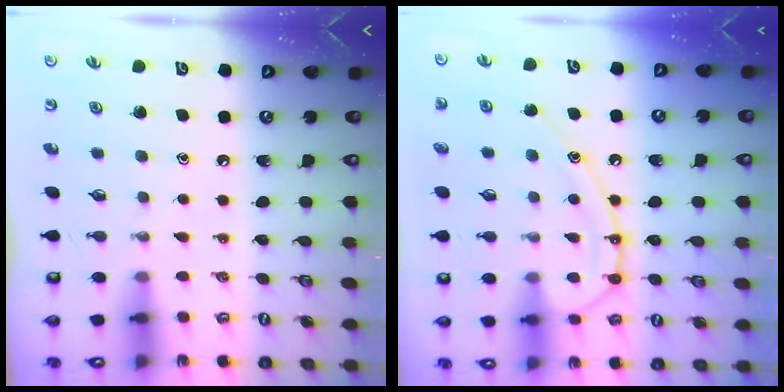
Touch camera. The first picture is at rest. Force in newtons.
{"total": 14.5, "press": 14.5, "slide": 1.2}